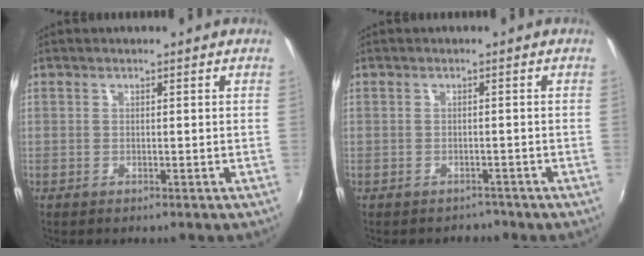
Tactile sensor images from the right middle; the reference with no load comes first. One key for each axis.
{"total": 2.5, "fx": -2.1, "fy": 1.2, "fz": -0.1, "tx": -0.002, "ty": -0.005, "tz": -0.028}